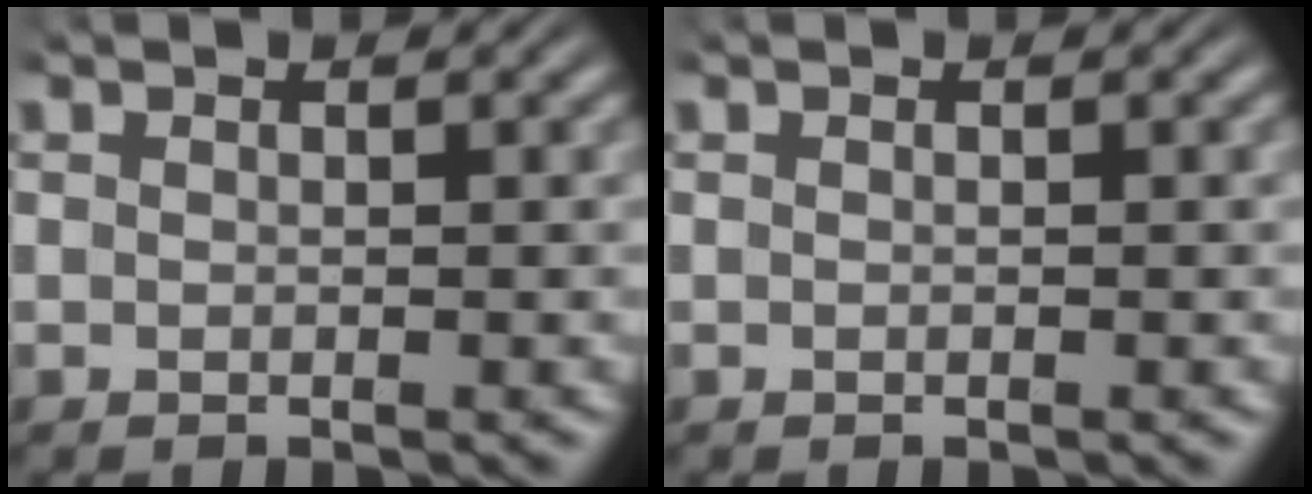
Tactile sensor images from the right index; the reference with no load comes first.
{"total": 0.0}